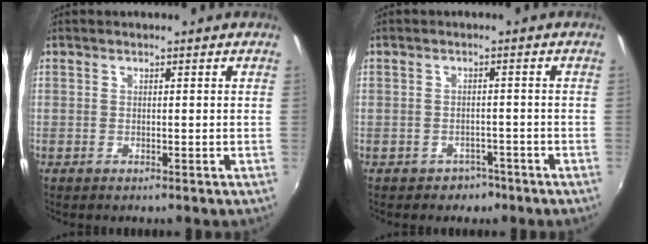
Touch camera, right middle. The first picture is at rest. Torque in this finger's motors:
{"motor_torque": [0.22, -0.23, 0.00, -0.01]}